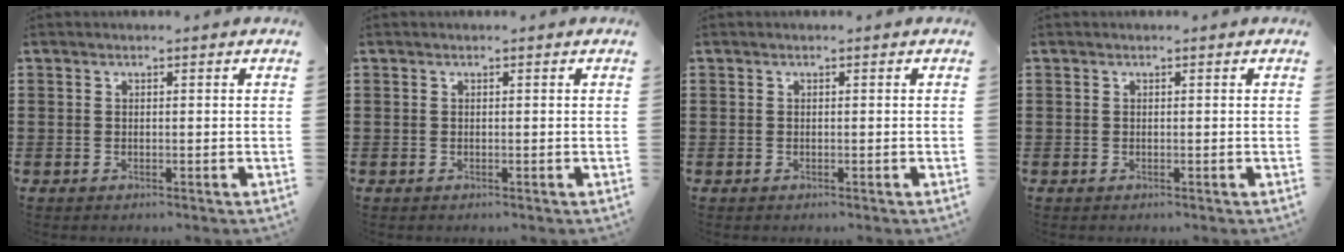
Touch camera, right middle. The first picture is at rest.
{"total": 0.0}
{"total": 0.0}
{"total": 0.0}